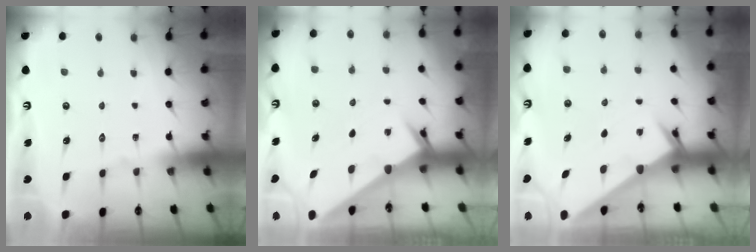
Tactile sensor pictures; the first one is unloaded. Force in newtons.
{"total": 2.8, "press": 2.8, "slide": 0.2}
{"total": 2.8, "press": 2.8, "slide": 0.2}